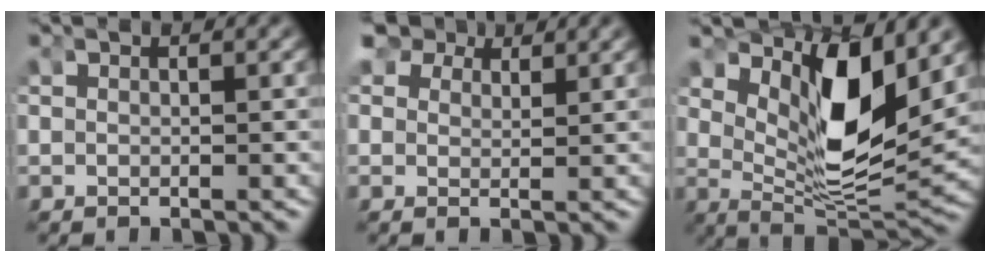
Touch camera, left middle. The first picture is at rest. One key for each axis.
{"total": 4.9, "fx": 3.6, "fy": 2.4, "fz": 2.2, "tx": -0.036, "ty": 0.002, "tz": 0.057}
{"total": 8.7, "fx": 3.6, "fy": 3.0, "fz": 7.3, "tx": -0.131, "ty": -0.015, "tz": 0.066}